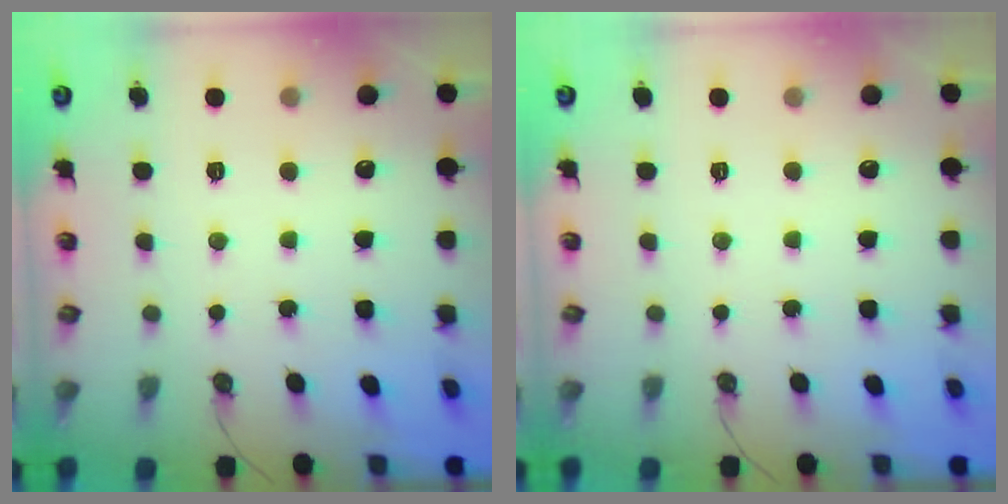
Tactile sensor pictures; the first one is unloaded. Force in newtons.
{"total": 1.5, "press": 0.5, "slide": 1.4}